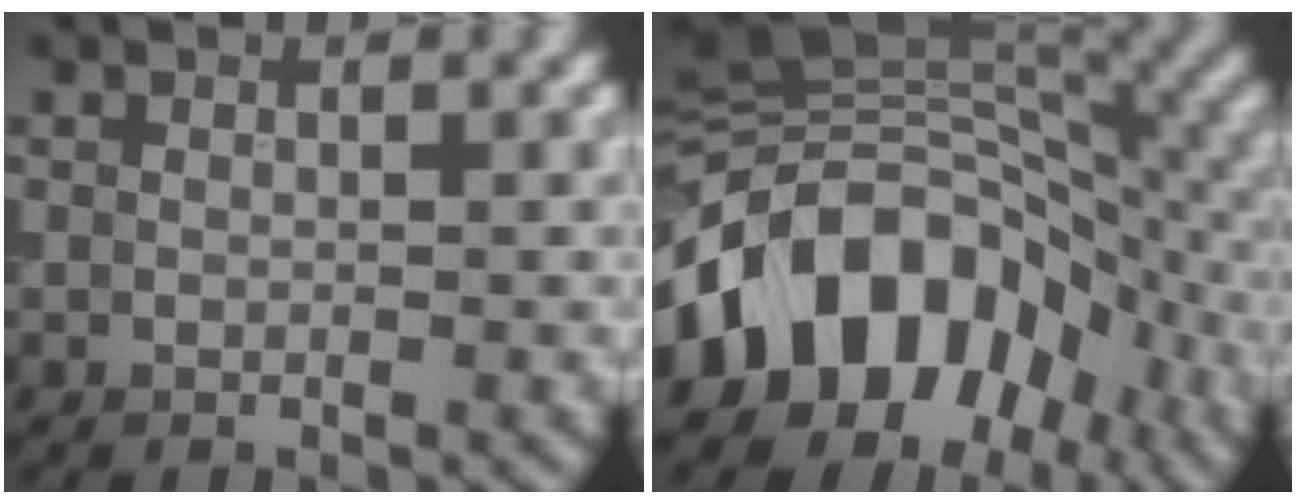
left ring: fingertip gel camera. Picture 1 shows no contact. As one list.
[{"total": 14.1, "force": [-5.5, 9.5, 8.9], "torque": [-0.137, 0.026, -0.113]}]